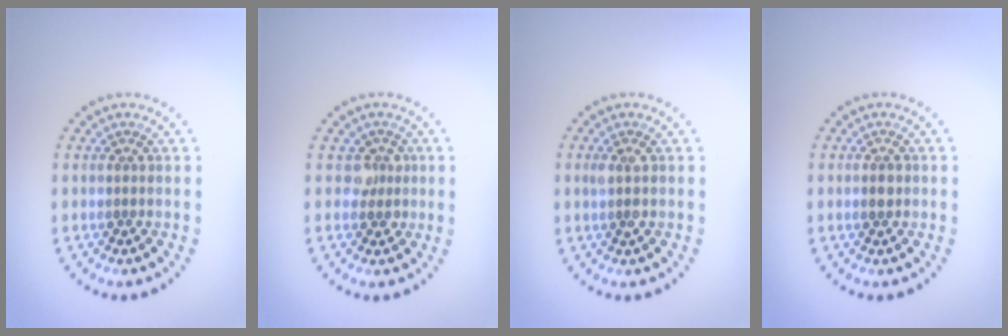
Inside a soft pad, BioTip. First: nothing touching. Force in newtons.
{"total": 1.7, "press": 1.4, "slide": 0.9}
{"total": 1.0, "press": 1.0, "slide": 0.4}
{"total": 1.3, "press": 1.3, "slide": 0.0}